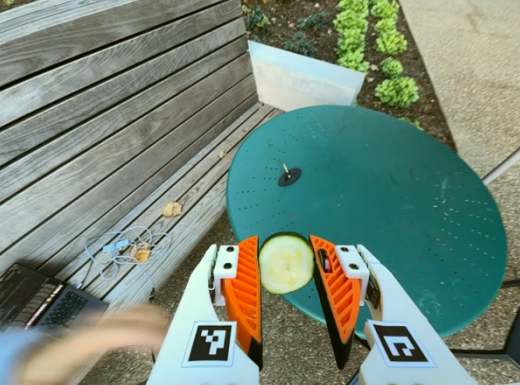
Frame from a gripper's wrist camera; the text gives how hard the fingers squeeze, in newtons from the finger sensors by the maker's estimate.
{"total": 11.3, "left": 12.0, "right": 10.6}